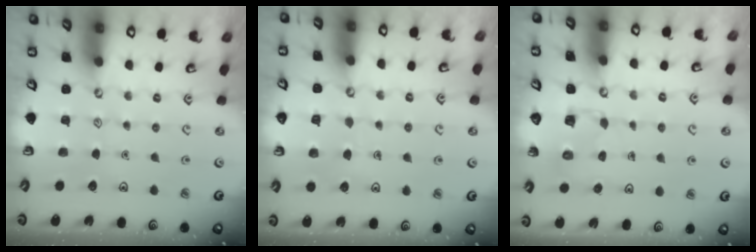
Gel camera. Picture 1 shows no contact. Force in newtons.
{"total": 4.2, "press": 4.2, "slide": 0.3}
{"total": 3.1, "press": 3.1, "slide": 0.2}